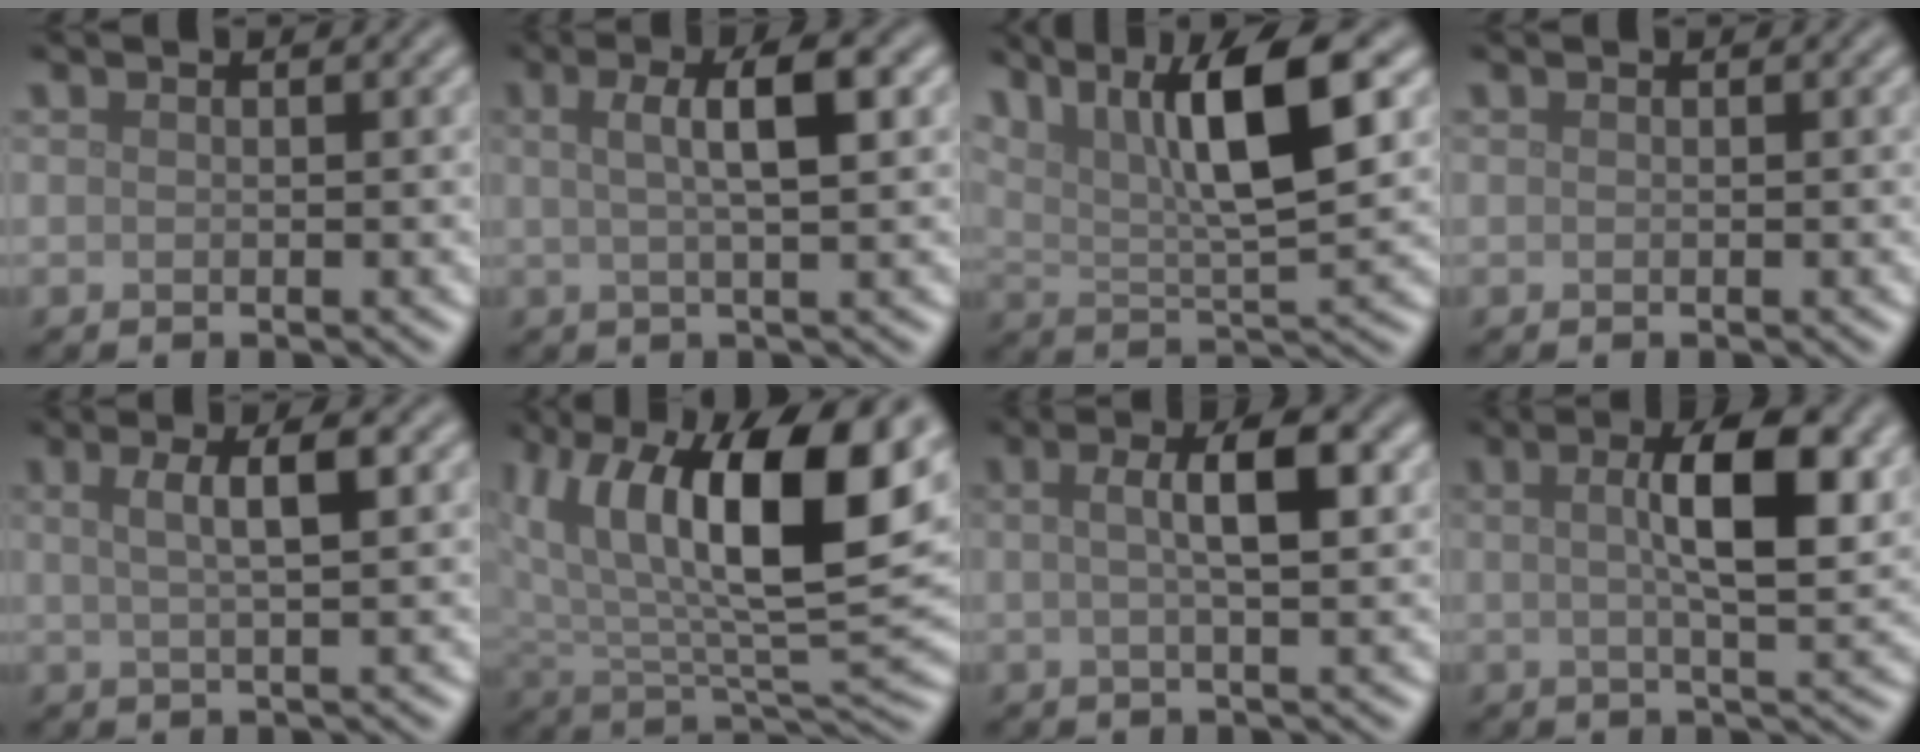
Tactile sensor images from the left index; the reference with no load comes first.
{"total": 4.8, "force": [1.2, 1.1, 4.5], "torque": [-0.064, 0.009, 0.014]}
{"total": 9.9, "force": [4.7, 3.0, 8.2], "torque": [-0.144, 0.006, 0.083]}
{"total": 0.0}
{"total": 3.8, "force": [1.0, 1.0, 3.5], "torque": [-0.046, 0.007, 0.013]}
{"total": 14.0, "force": [5.7, 5.3, 11.7], "torque": [-0.181, 0.004, 0.100]}
{"total": 4.4, "force": [0.7, 1.0, 4.2], "torque": [-0.062, 0.011, 0.006]}
{"total": 7.4, "force": [1.5, 1.9, 7.0], "torque": [-0.095, 0.012, 0.020]}